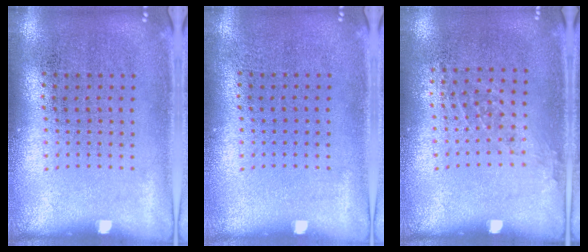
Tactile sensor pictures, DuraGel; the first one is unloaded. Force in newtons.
{"total": 0.0}
{"total": 0.9, "press": 0.7, "slide": 0.6}